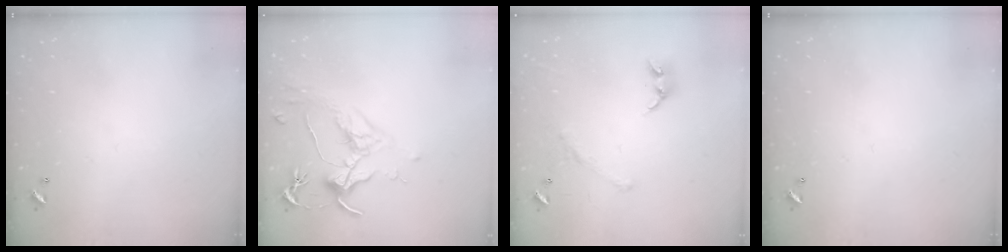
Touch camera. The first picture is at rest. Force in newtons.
{"total": 1.8, "press": 1.5, "slide": 0.9}
{"total": 2.3, "press": 2.0, "slide": 1.0}
{"total": 0.0}